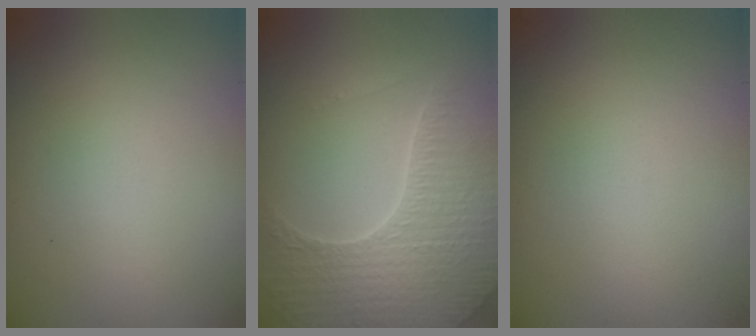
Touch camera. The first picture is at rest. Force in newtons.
{"total": 5.8, "press": 4.7, "slide": 3.3}
{"total": 0.0}